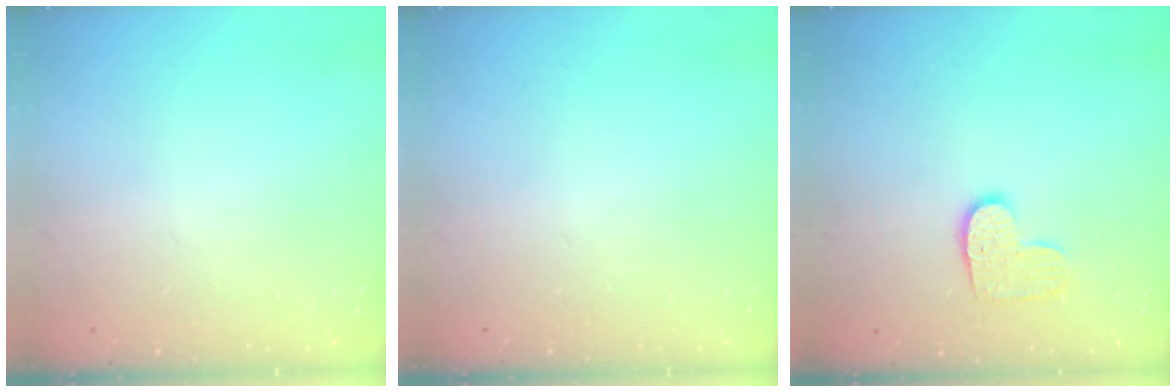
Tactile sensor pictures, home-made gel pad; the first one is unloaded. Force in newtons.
{"total": 0.0}
{"total": 8.3, "press": 8.3, "slide": 0.3}